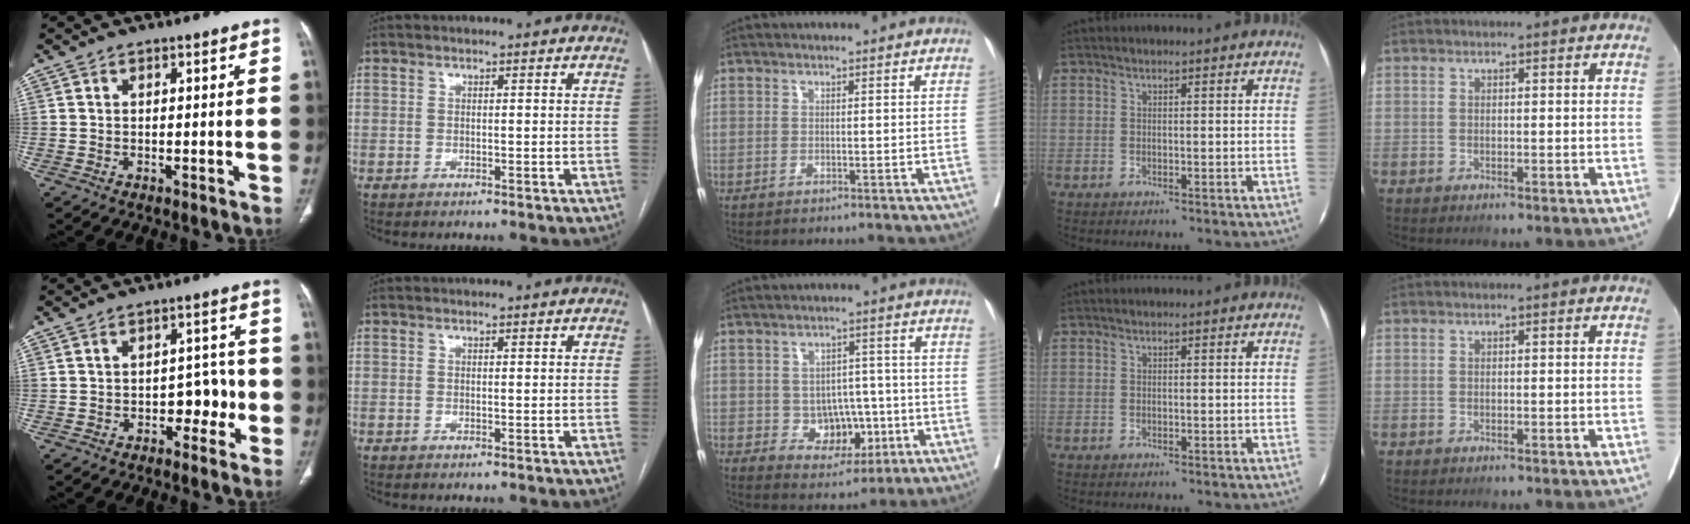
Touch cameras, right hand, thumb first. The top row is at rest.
{"thumb": {"total": 4.9, "force": [-1.7, 3.3, 3.1], "torque": [-0.014, 0.027, -0.027]}, "middle": {"total": 6.8, "force": [-1.4, 5.1, 4.3], "torque": [-0.050, 0.012, -0.009]}}